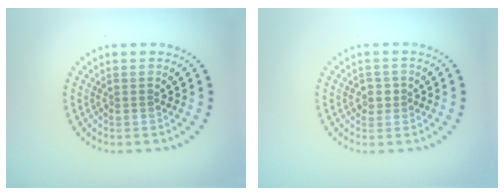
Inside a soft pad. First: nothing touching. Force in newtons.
{"total": 1.5, "press": 1.4, "slide": 0.6}